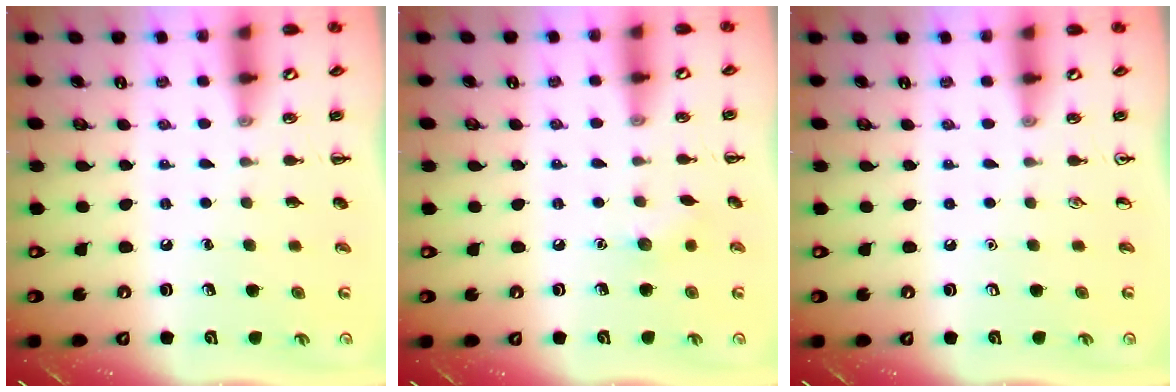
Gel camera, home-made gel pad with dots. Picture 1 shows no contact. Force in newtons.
{"total": 5.0, "press": 4.8, "slide": 1.4}
{"total": 0.0}